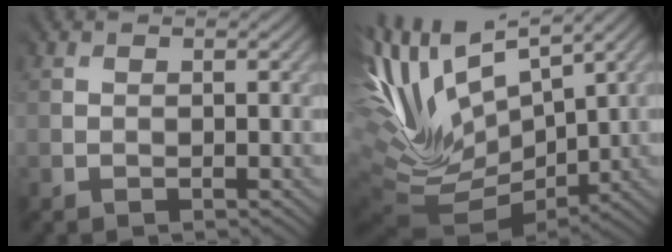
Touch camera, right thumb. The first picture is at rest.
{"total": 13.5, "force": [3.7, 6.5, 11.2], "torque": [-0.237, 0.002, 0.101]}